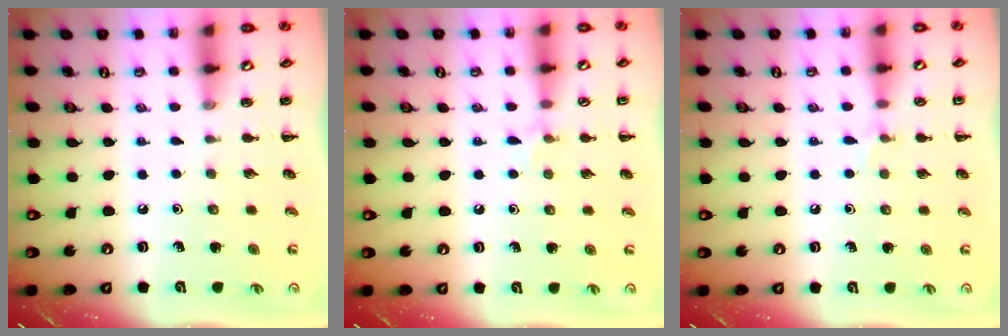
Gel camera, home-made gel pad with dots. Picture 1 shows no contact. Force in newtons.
{"total": 5.3, "press": 5.0, "slide": 1.7}
{"total": 4.4, "press": 4.1, "slide": 1.5}